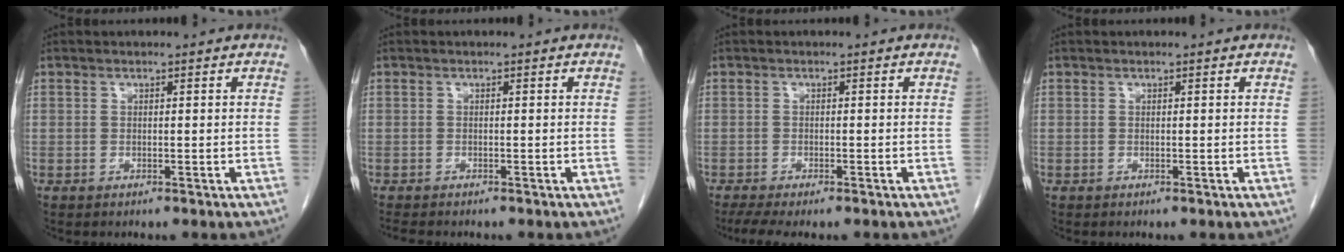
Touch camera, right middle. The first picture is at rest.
{"total": 2.4, "force": [-2.1, 0.5, 1.0], "torque": [-0.020, -0.006, -0.029]}
{"total": 5.4, "force": [-4.2, 1.1, 3.2], "torque": [-0.049, -0.014, -0.065]}
{"total": 0.0}